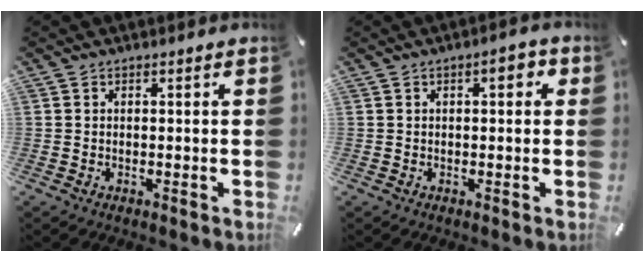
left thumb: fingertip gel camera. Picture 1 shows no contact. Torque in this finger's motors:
{"motor_torque": [0.60, 0.83, 0.32, -0.36, 0.11]}